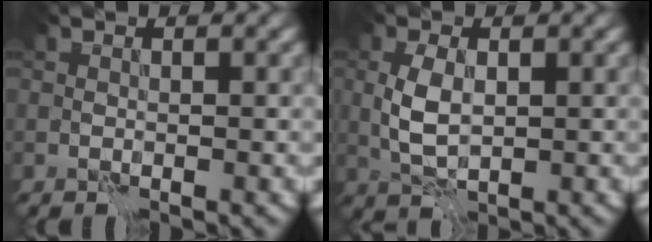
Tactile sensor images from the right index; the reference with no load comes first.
{"total": 3.0, "force": [0.4, 1.7, 2.5], "torque": [-0.059, 0.001, 0.011]}